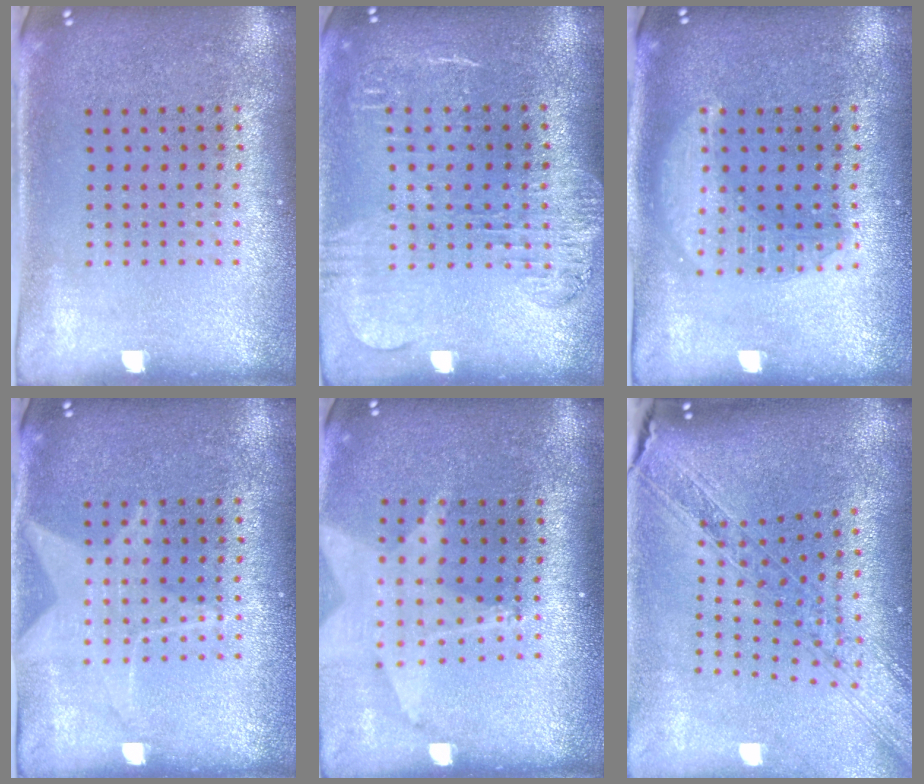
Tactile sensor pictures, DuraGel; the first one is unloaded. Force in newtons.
{"total": 1.7, "press": 1.5, "slide": 0.8}
{"total": 2.8, "press": 2.8, "slide": 0.3}
{"total": 2.0, "press": 2.0, "slide": 0.4}
{"total": 1.7, "press": 1.5, "slide": 0.9}
{"total": 1.9, "press": 1.7, "slide": 0.9}